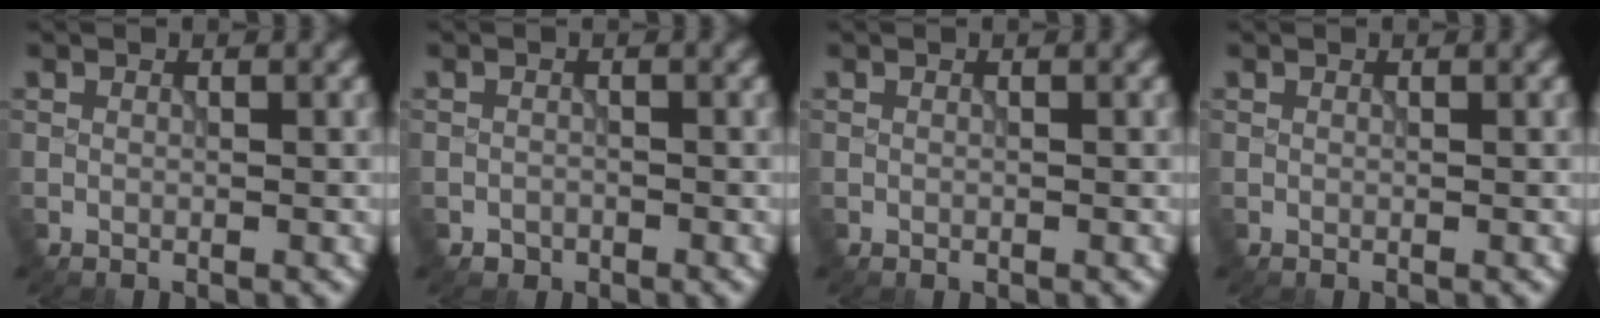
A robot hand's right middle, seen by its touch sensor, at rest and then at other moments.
{"total": 0.8, "force": [-0.6, 0.5, 0.0], "torque": [0.004, -0.003, -0.010]}
{"total": 0.0}
{"total": 0.0}